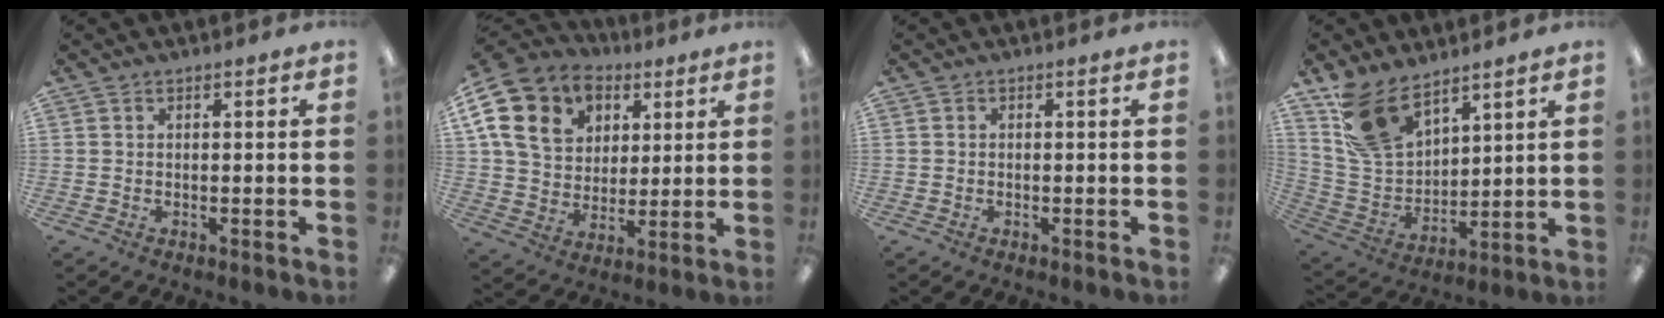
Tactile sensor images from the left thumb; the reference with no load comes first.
{"total": 16.4, "force": [7.2, 12.9, 7.1], "torque": [-0.147, -0.024, 0.143]}
{"total": 0.0}
{"total": 14.0, "force": [10.2, 7.3, 6.0], "torque": [-0.141, -0.044, 0.200]}